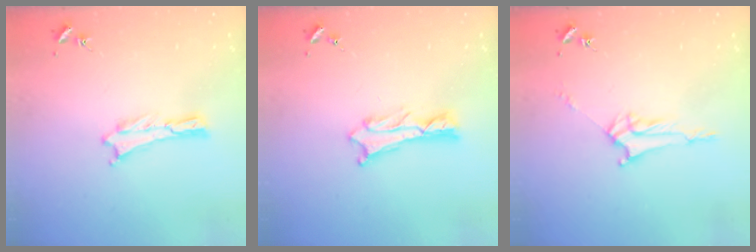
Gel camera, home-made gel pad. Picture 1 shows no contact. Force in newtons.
{"total": 1.1, "press": 1.0, "slide": 0.2}
{"total": 3.0, "press": 3.0, "slide": 0.3}